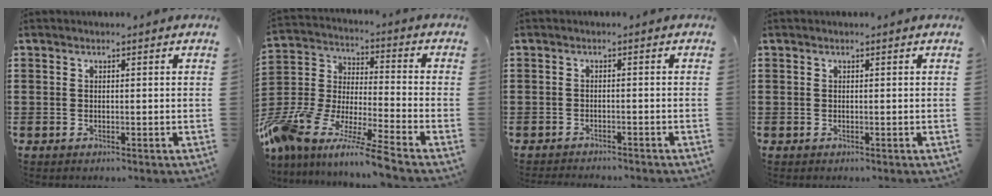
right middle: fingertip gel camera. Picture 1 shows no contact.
{"total": 10.6, "force": [-9.8, -0.1, 4.2], "torque": [-0.100, 0.000, -0.205]}
{"total": 1.4, "force": [-1.3, -0.1, 0.0], "torque": [-0.004, 0.000, -0.028]}
{"total": 0.0}